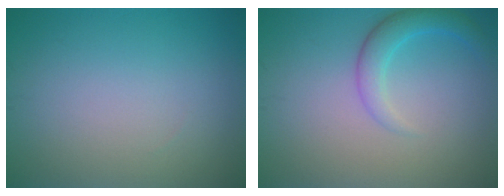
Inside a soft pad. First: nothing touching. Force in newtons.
{"total": 2.8, "press": 2.8, "slide": 0.1}